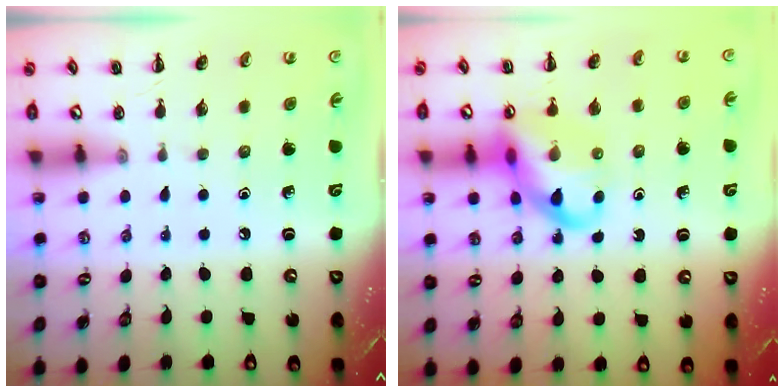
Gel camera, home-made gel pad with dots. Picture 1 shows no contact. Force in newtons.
{"total": 14.5, "press": 14.4, "slide": 2.3}